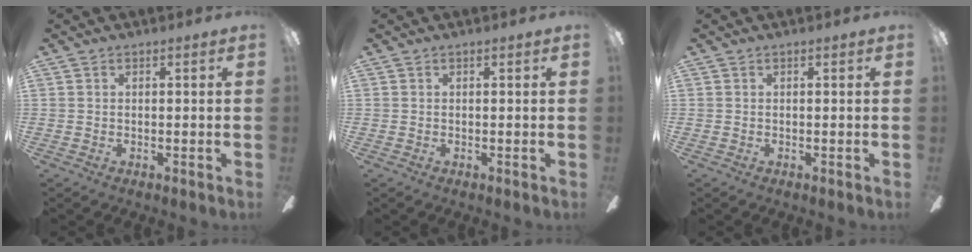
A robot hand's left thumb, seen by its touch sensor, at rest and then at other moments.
{"total": 0.0}
{"total": 0.0}